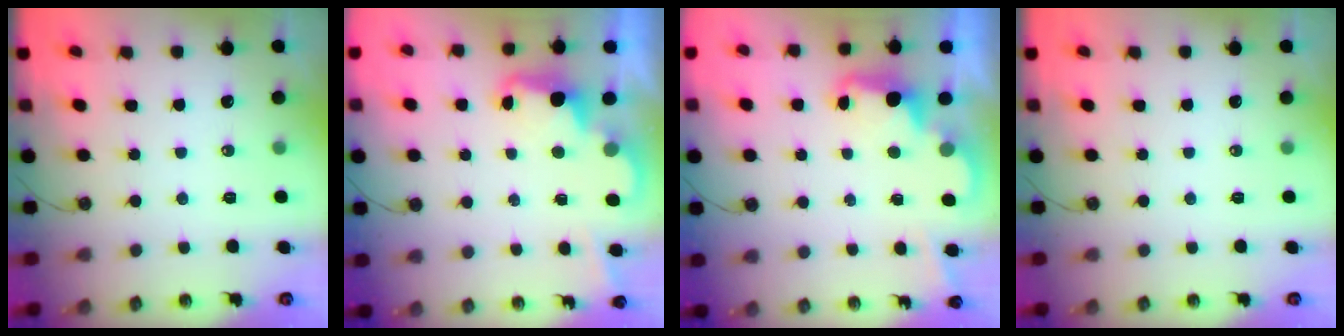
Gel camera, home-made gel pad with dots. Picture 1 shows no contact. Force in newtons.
{"total": 2.3, "press": 2.3, "slide": 0.5}
{"total": 2.5, "press": 2.4, "slide": 0.5}
{"total": 0.0}